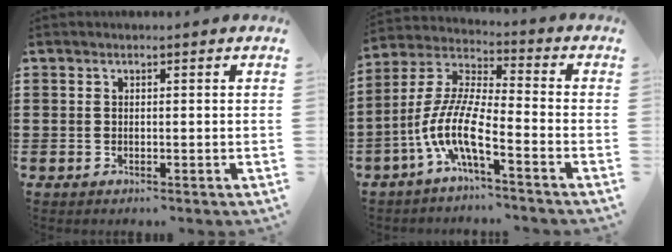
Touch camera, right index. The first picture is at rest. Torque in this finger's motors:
{"motor_torque": [2.14, 0.00, 1.05, 0.21]}